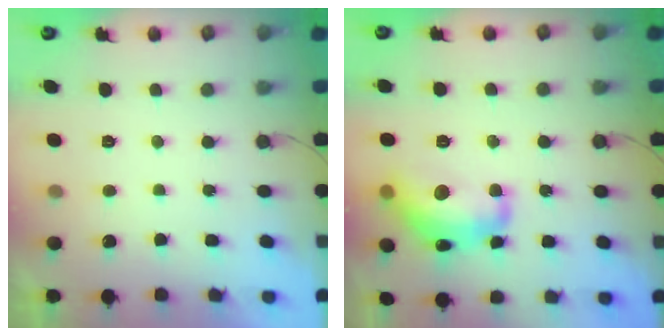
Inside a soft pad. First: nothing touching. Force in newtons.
{"total": 16.7, "press": 16.6, "slide": 1.1}